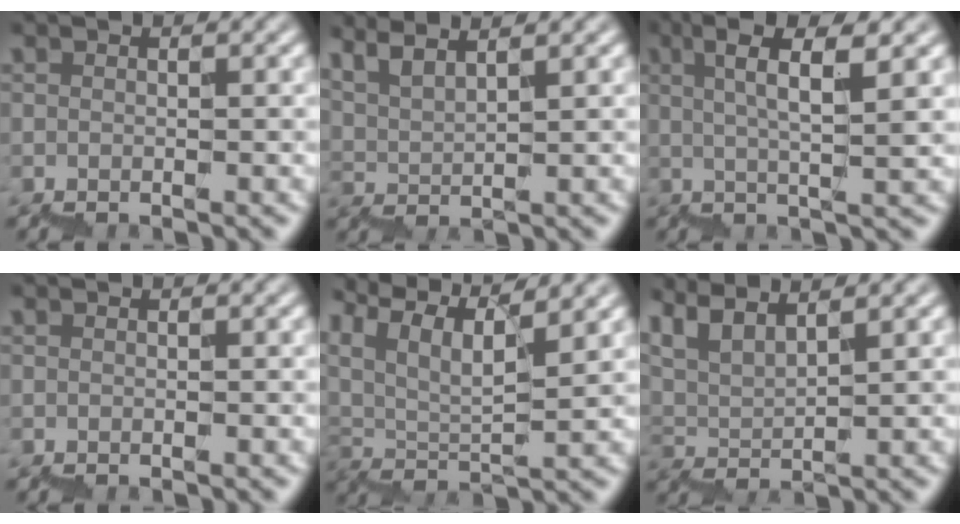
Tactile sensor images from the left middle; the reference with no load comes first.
{"total": 4.5, "force": [4.2, 0.8, 1.1], "torque": [-0.009, 0.014, 0.078]}
{"total": 5.2, "force": [3.2, 0.6, 4.0], "torque": [-0.064, 0.011, 0.051]}
{"total": 0.0}
{"total": 9.0, "force": [7.8, 2.1, 4.1], "torque": [-0.078, 0.021, 0.130]}
{"total": 5.5, "force": [5.2, 0.8, 1.3], "torque": [-0.027, 0.016, 0.096]}